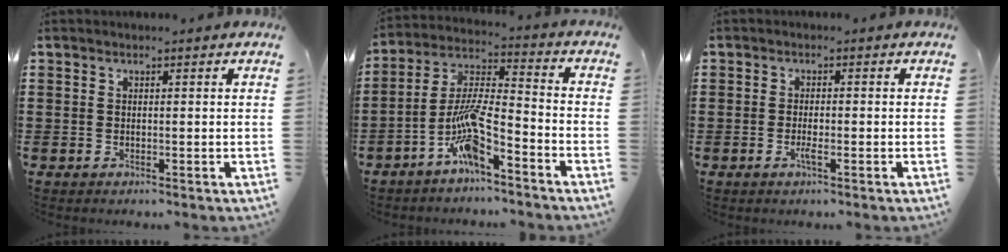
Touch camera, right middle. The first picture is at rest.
{"total": 8.9, "force": [-5.9, 1.2, 6.5], "torque": [-0.158, -0.015, -0.123]}
{"total": 1.6, "force": [-0.7, 0.3, 1.4], "torque": [-0.035, -0.002, -0.015]}